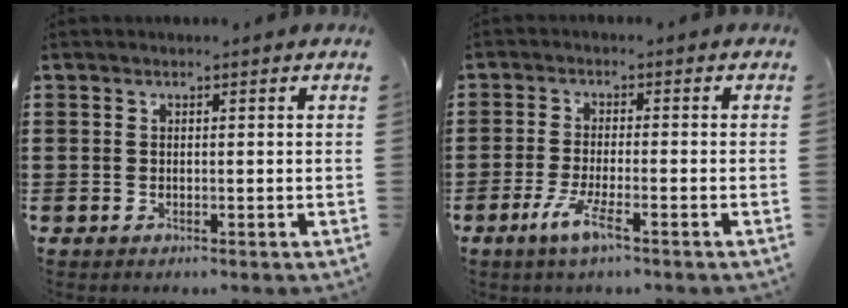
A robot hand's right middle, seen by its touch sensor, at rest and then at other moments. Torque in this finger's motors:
{"motor_torque": [1.05, -0.59, 0.33, 0.06]}